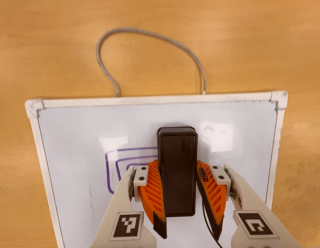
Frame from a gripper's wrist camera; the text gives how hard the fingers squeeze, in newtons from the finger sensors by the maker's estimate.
{"total": 14.6, "left": 14.2, "right": 14.9}